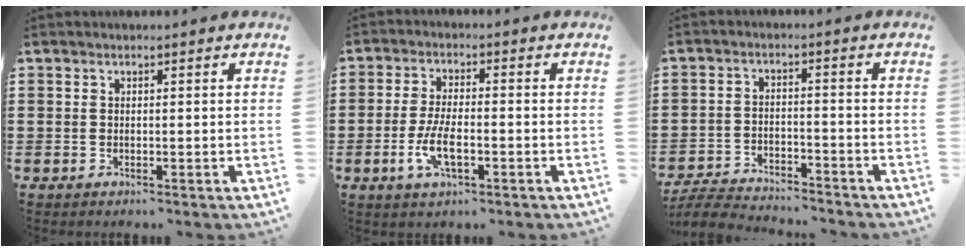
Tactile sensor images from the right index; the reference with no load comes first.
{"total": 5.8, "force": [-1.9, 2.0, 5.1], "torque": [-0.112, -0.005, -0.040]}
{"total": 5.6, "force": [-5.5, 0.6, 0.9], "torque": [-0.030, 0.001, -0.113]}